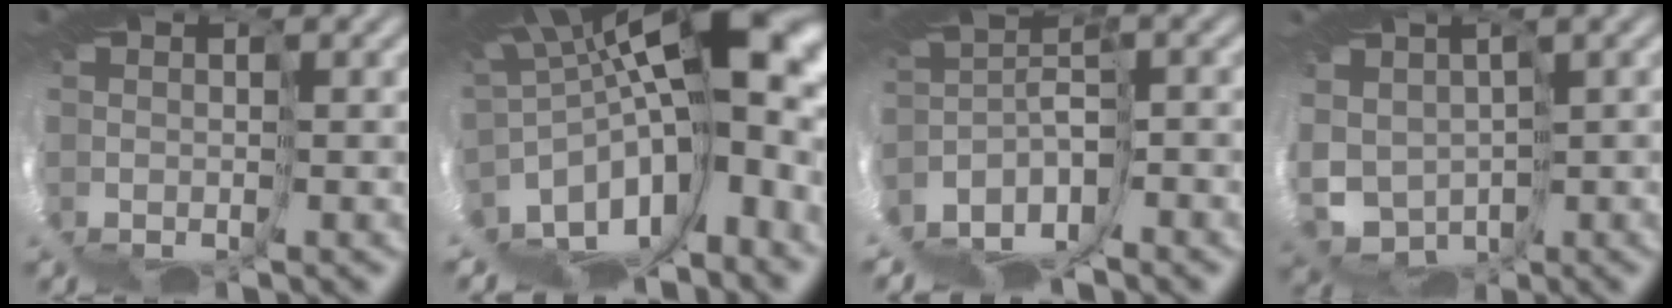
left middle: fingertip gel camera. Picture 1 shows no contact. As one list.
[{"total": 9.9, "force": [-2.1, 2.3, 9.4], "torque": [-0.143, -0.019, -0.029]}, {"total": 4.4, "force": [-4.2, -1.1, 0.5], "torque": [-0.039, 0.003, -0.063]}, {"total": 2.9, "force": [0.5, 2.9, 0.4], "torque": [-0.045, -0.031, -0.002]}]